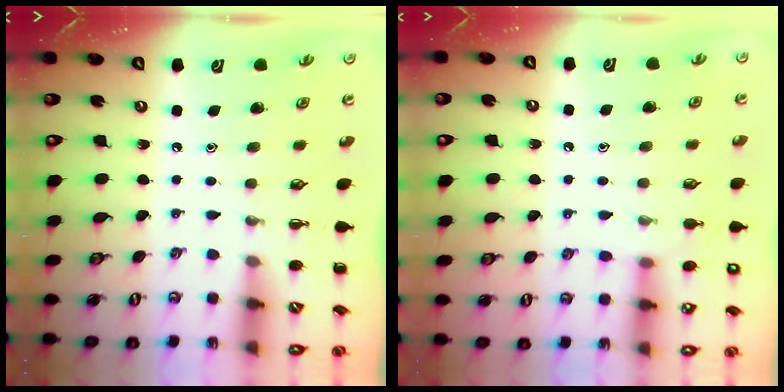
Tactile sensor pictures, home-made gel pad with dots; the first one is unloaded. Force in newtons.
{"total": 6.9, "press": 6.8, "slide": 1.6}